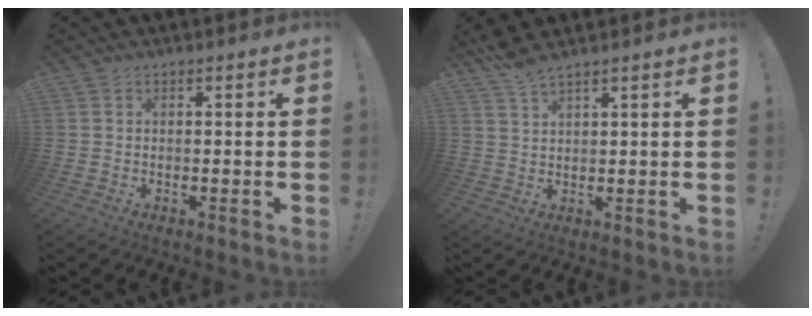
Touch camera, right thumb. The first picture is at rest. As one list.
[{"total": 4.2, "force": [3.9, 0.4, 1.6], "torque": [-0.045, -0.016, 0.073]}]